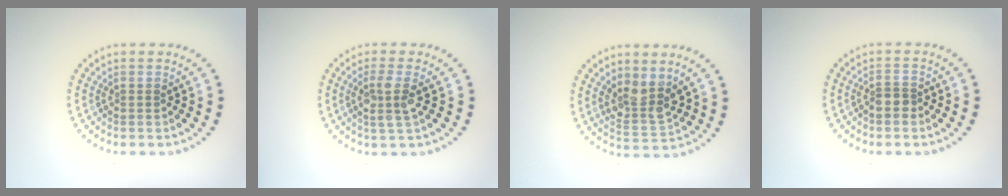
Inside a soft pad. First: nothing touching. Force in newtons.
{"total": 2.6, "press": 2.2, "slide": 1.3}
{"total": 3.3, "press": 3.0, "slide": 1.4}
{"total": 1.7, "press": 1.5, "slide": 0.8}